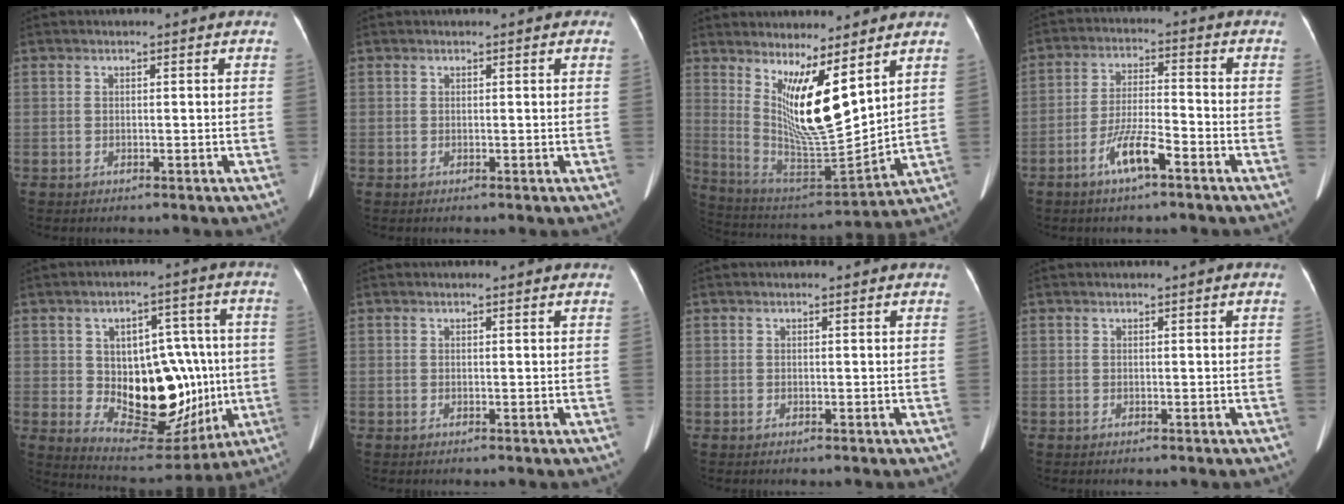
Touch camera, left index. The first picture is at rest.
{"total": 1.9, "force": [1.5, 0.8, 1.0], "torque": [-0.010, 0.013, 0.008]}
{"total": 12.3, "force": [6.1, 1.7, 10.5], "torque": [-0.204, -0.027, 0.126]}
{"total": 6.7, "force": [-3.9, 0.8, 5.4], "torque": [-0.113, -0.003, -0.072]}
{"total": 16.3, "force": [-0.9, 9.3, 13.4], "torque": [-0.192, 0.020, 0.011]}
{"total": 2.1, "force": [2.0, 0.2, 0.7], "torque": [-0.014, 0.009, 0.022]}
{"total": 1.5, "force": [1.4, 0.0, 0.5], "torque": [-0.012, 0.008, 0.018]}
{"total": 1.1, "force": [0.8, -0.2, 0.7], "torque": [-0.011, 0.009, 0.016]}